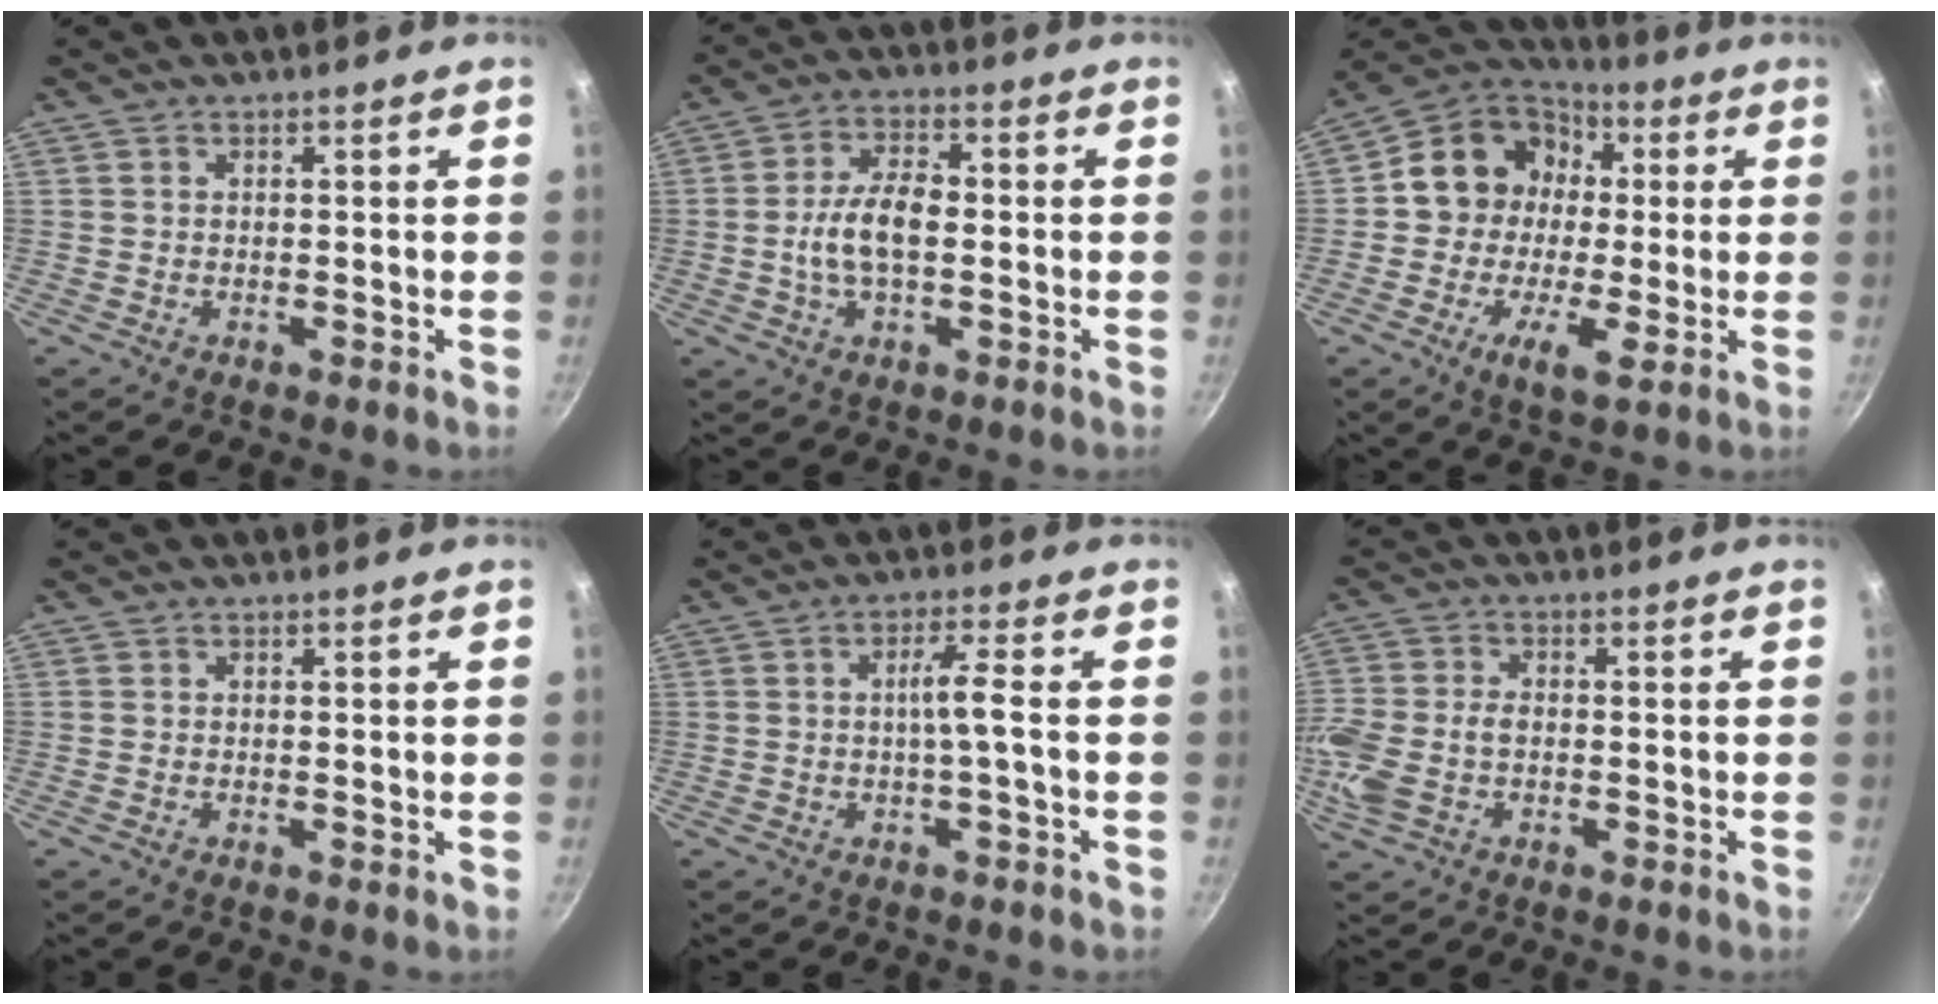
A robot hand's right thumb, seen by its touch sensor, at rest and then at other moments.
{"total": 9.1, "force": [-0.7, 5.0, 7.7], "torque": [-0.135, 0.022, -0.019]}
{"total": 16.3, "force": [1.1, 12.8, 10.0], "torque": [-0.136, 0.024, -0.004]}
{"total": 0.0}
{"total": 4.0, "force": [-0.5, -0.1, 4.0], "torque": [-0.079, 0.011, -0.007]}
{"total": 10.0, "force": [-2.1, 6.8, 7.1], "torque": [-0.169, 0.007, -0.048]}